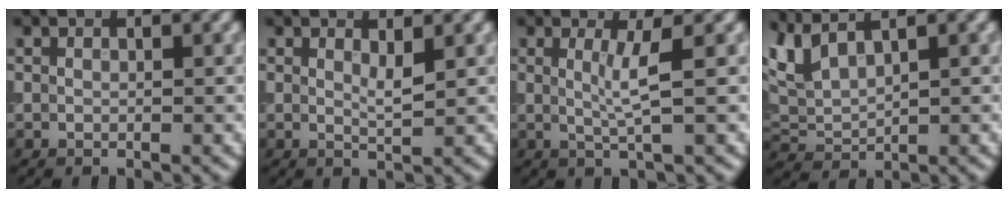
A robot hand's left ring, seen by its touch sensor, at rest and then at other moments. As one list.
[{"total": 1.3, "force": [0.6, 0.2, 1.1], "torque": [-0.022, -0.005, 0.010]}, {"total": 2.5, "force": [0.4, 0.5, 2.5], "torque": [-0.045, -0.004, 0.005]}, {"total": 3.5, "force": [2.5, 1.1, 2.1], "torque": [-0.061, 0.015, 0.056]}]